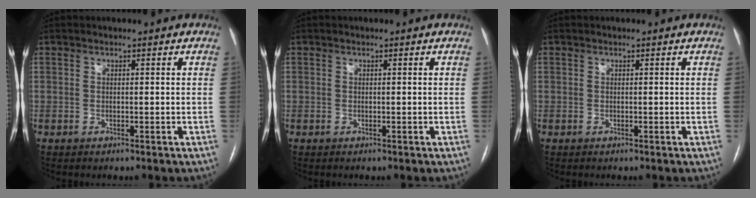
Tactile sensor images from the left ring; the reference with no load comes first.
{"total": 0.0}
{"total": 0.0}